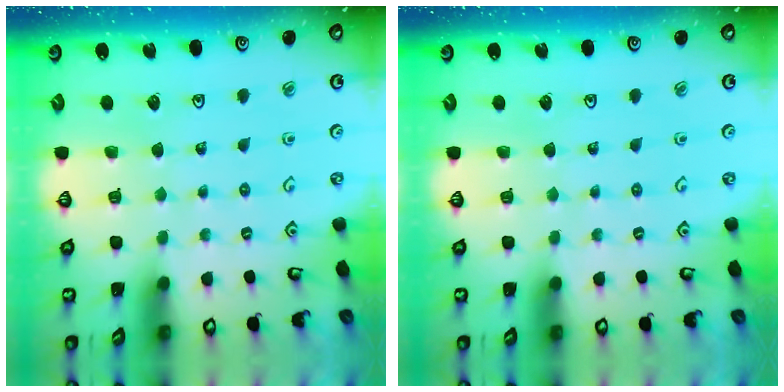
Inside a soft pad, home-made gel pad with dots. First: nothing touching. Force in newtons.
{"total": 0.0}